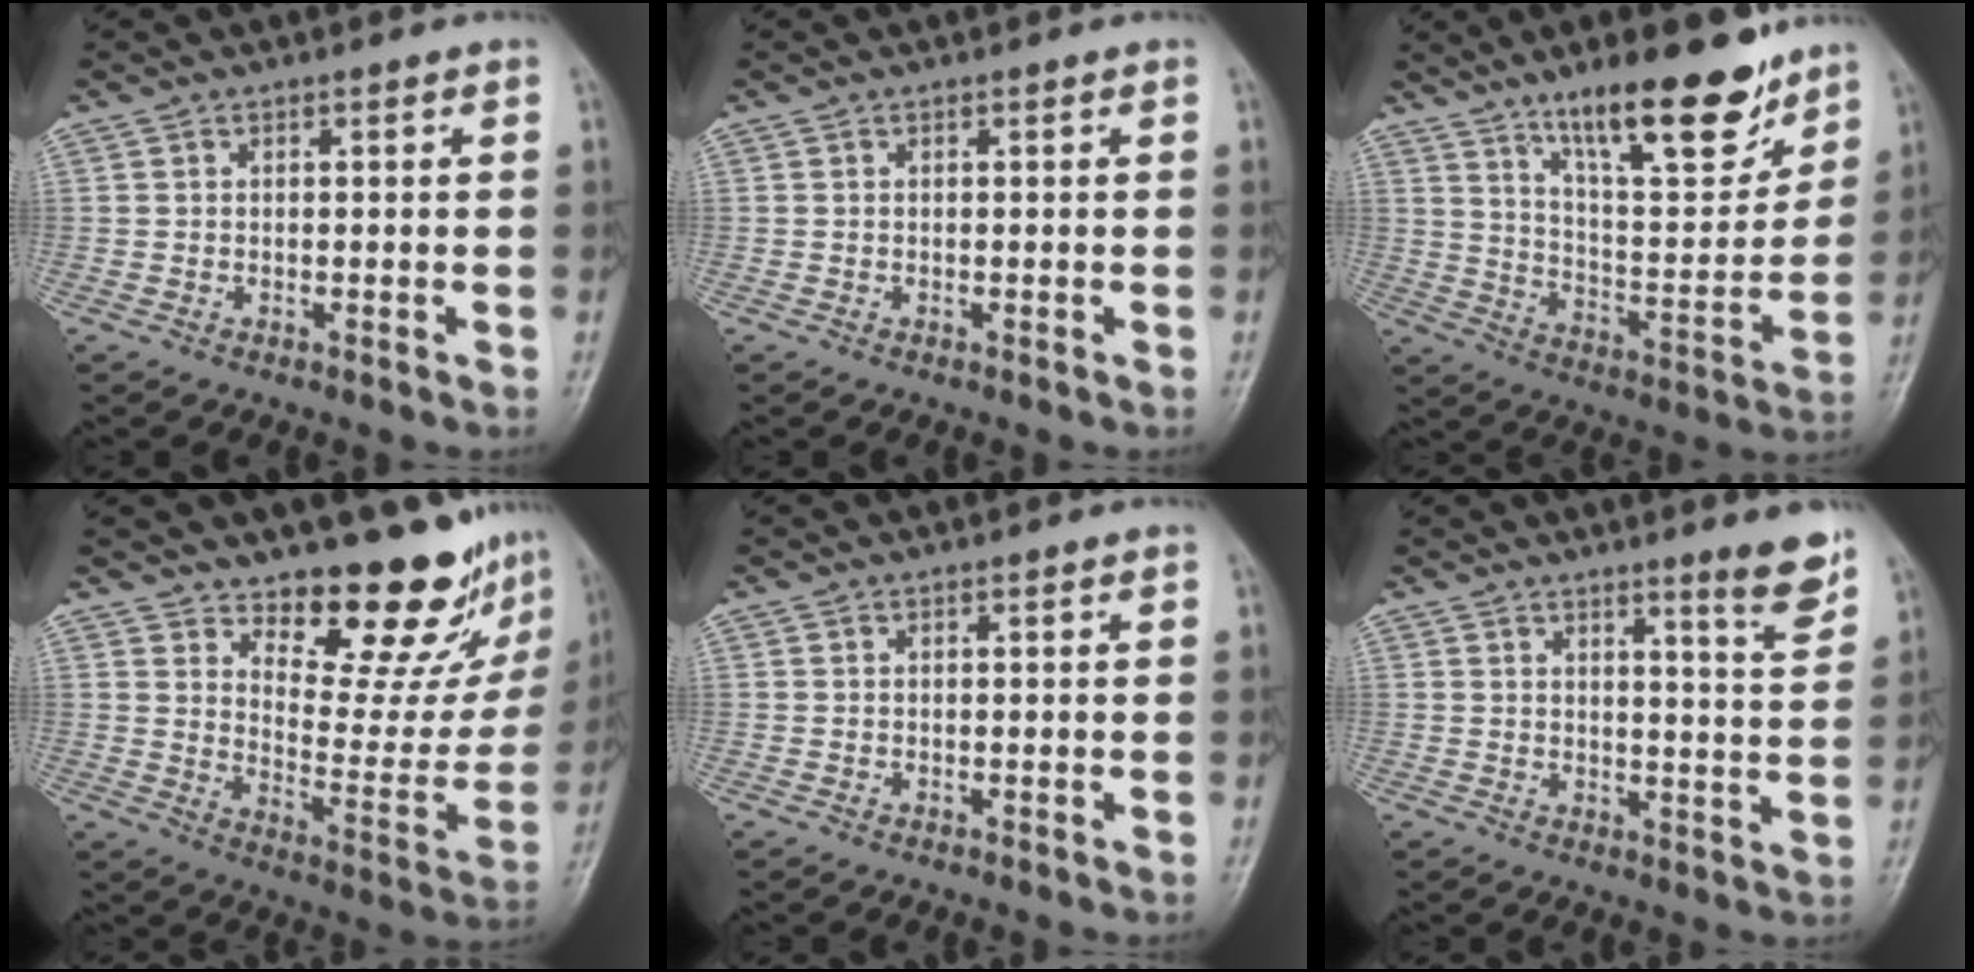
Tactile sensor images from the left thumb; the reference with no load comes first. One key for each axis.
{"total": 0.0}
{"total": 18.5, "fx": 12.8, "fy": 5.4, "fz": 12.3, "tx": -0.150, "ty": -0.082, "tz": 0.214}
{"total": 18.3, "fx": 14.9, "fy": 6.7, "fz": 8.3, "tx": -0.046, "ty": -0.132, "tz": 0.199}
{"total": 0.0}
{"total": 6.4, "fx": 4.6, "fy": 0.1, "fz": 4.4, "tx": -0.049, "ty": -0.041, "tz": 0.064}